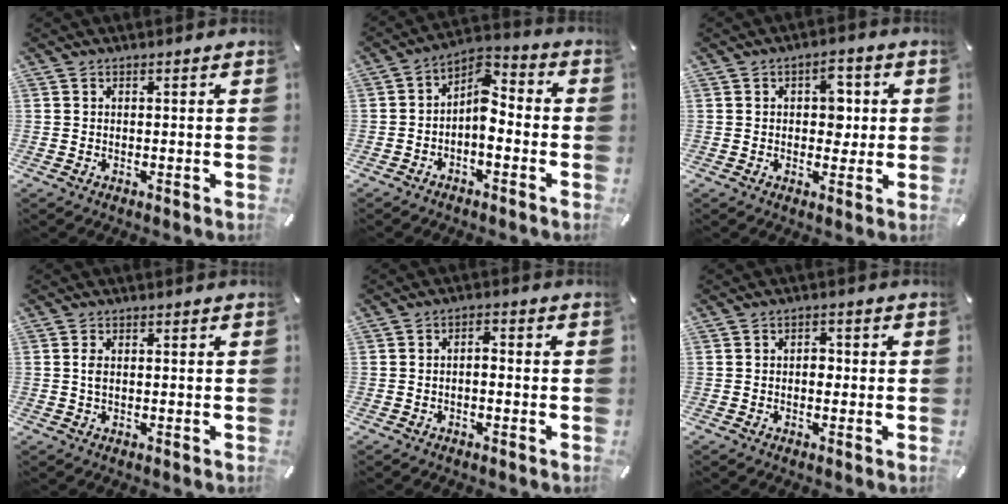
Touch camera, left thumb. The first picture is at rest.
{"total": 7.5, "force": [-2.2, 4.5, 5.6], "torque": [-0.087, -0.002, -0.044]}
{"total": 5.8, "force": [0.8, 3.9, 4.1], "torque": [-0.043, -0.003, 0.004]}
{"total": 1.8, "force": [0.2, 0.9, 1.6], "torque": [-0.032, 0.005, 0.001]}
{"total": 2.2, "force": [-1.1, 1.0, 1.6], "torque": [-0.029, 0.010, -0.024]}
{"total": 2.5, "force": [-0.3, 1.7, 1.8], "torque": [-0.026, 0.004, -0.010]}